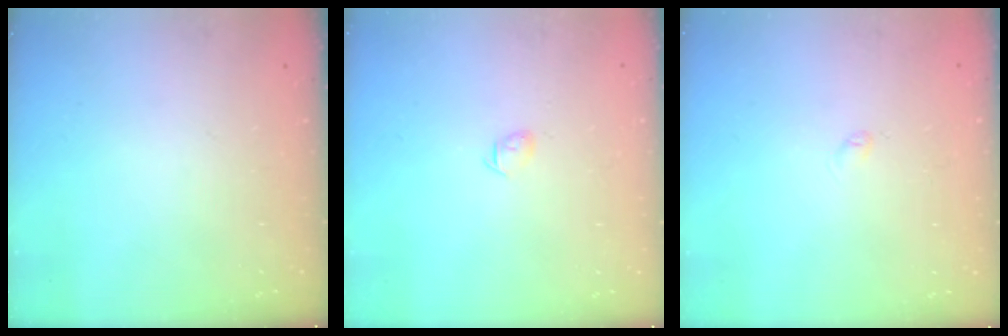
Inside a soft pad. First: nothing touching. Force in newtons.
{"total": 3.4, "press": 3.3, "slide": 0.8}
{"total": 2.4, "press": 2.3, "slide": 0.4}